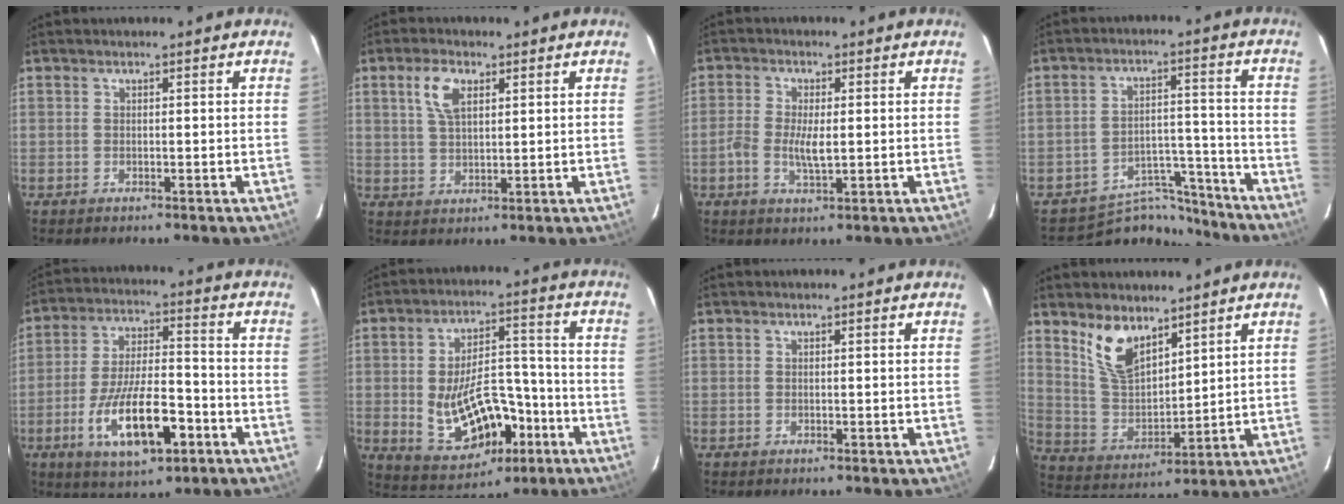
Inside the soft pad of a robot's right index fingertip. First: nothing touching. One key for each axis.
{"total": 5.6, "fx": 2.5, "fy": 2.8, "fz": 4.2, "tx": -0.082, "ty": 0.010, "tz": 0.048}
{"total": 4.7, "fx": -0.7, "fy": 1.9, "fz": 4.3, "tx": -0.092, "ty": -0.002, "tz": -0.017}
{"total": 10.4, "fx": -9.7, "fy": 3.7, "fz": 0.4, "tx": -0.013, "ty": 0.040, "tz": -0.147}
{"total": 15.2, "fx": -6.5, "fy": 5.3, "fz": 12.7, "tx": -0.246, "ty": -0.010, "tz": -0.103}
{"total": 15.5, "fx": -5.1, "fy": 8.2, "fz": 12.1, "tx": -0.220, "ty": 0.012, "tz": -0.048}
{"total": 0.0}
{"total": 9.9, "fx": 6.8, "fy": 4.4, "fz": 5.7, "tx": -0.110, "ty": 0.001, "tz": 0.143}